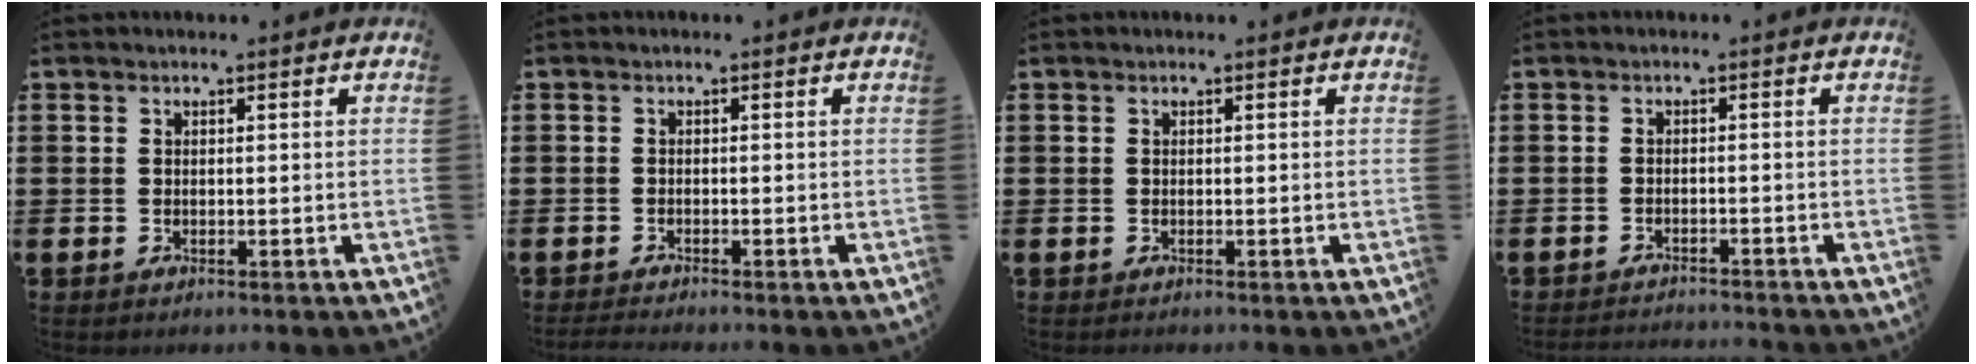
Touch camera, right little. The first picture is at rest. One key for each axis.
{"total": 0.8, "fx": -0.8, "fy": -0.1, "fz": 0.4, "tx": -0.005, "ty": -0.002, "tz": -0.015}
{"total": 0.0}
{"total": 1.3, "fx": -1.3, "fy": -0.1, "fz": -0.1, "tx": -0.002, "ty": 0.003, "tz": -0.027}